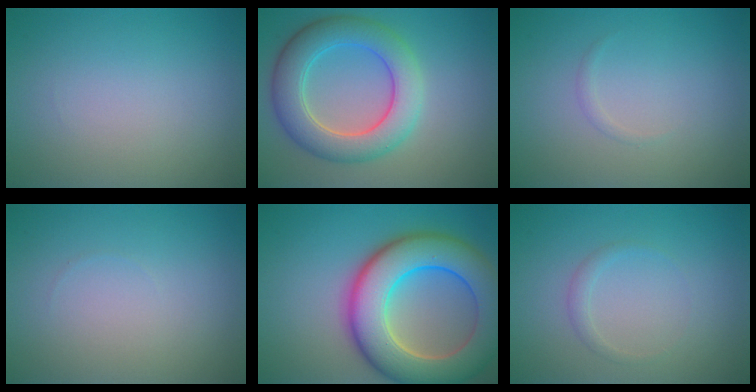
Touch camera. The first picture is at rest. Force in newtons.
{"total": 6.8, "press": 6.8, "slide": 0.5}
{"total": 0.5, "press": 0.5, "slide": 0.0}
{"total": 0.0}
{"total": 11.3, "press": 11.3, "slide": 0.5}
{"total": 1.0, "press": 1.0, "slide": 0.1}